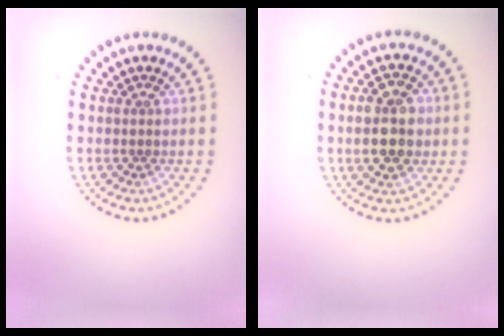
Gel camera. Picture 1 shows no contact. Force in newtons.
{"total": 4.5, "press": 4.5, "slide": 0.0}